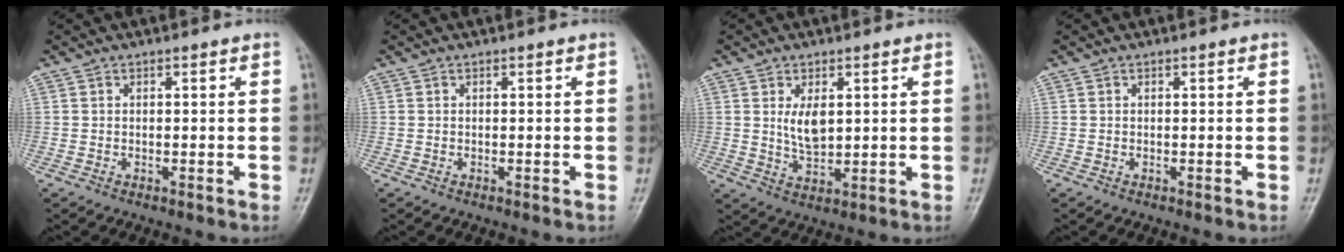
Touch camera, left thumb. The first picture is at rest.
{"total": 0.0}
{"total": 5.3, "force": [1.5, 2.7, 4.3], "torque": [-0.068, -0.017, 0.033]}
{"total": 0.0}